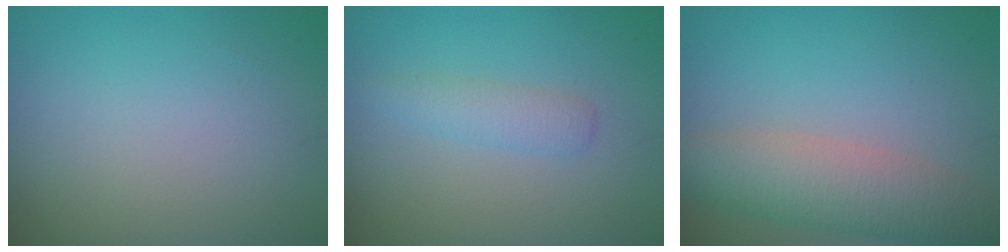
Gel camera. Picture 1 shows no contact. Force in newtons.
{"total": 1.8, "press": 1.8, "slide": 0.1}
{"total": 5.4, "press": 5.4, "slide": 0.1}